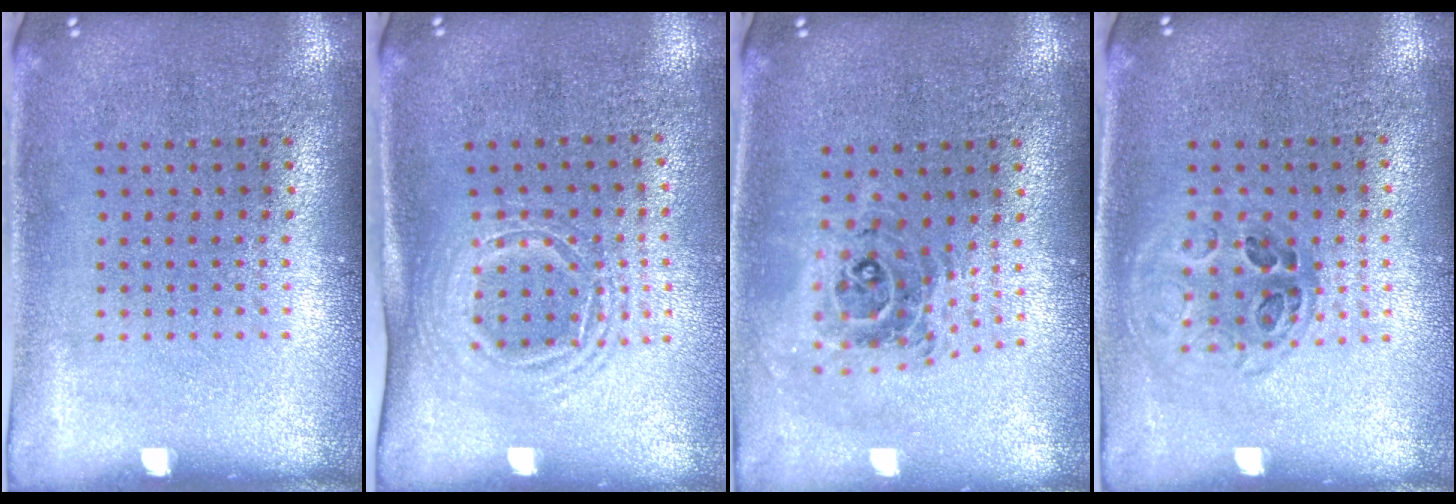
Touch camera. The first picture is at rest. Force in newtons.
{"total": 1.6, "press": 1.3, "slide": 1.0}
{"total": 0.9, "press": 0.9, "slide": 0.1}
{"total": 1.0, "press": 0.9, "slide": 0.4}